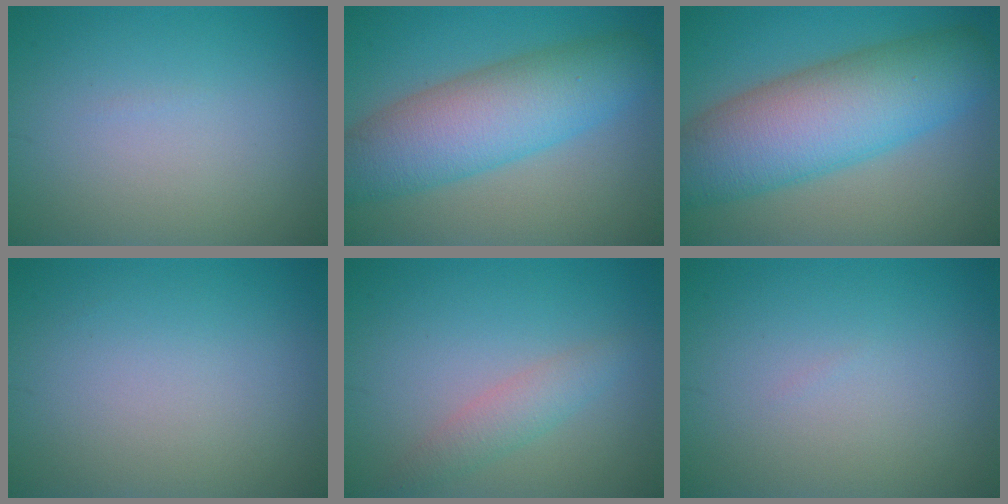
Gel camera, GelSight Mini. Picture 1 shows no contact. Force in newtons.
{"total": 8.6, "press": 8.6, "slide": 0.1}
{"total": 11.0, "press": 11.0, "slide": 0.2}
{"total": 0.0}
{"total": 2.2, "press": 2.2, "slide": 0.1}
{"total": 0.0}